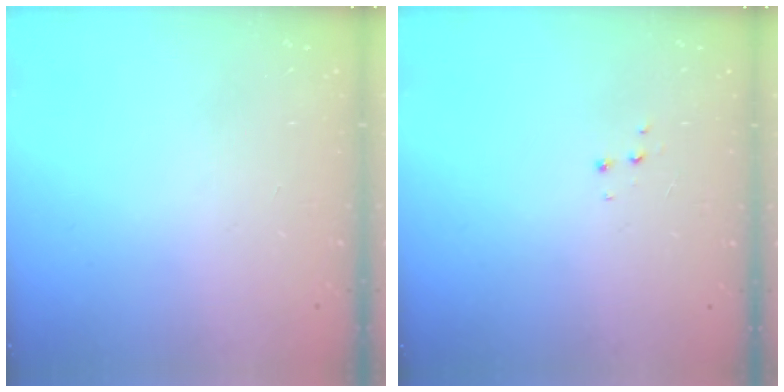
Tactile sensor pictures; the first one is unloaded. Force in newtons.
{"total": 3.4, "press": 3.3, "slide": 0.6}